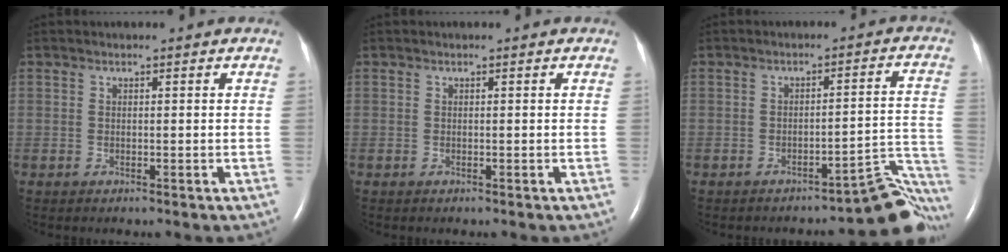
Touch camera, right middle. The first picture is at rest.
{"total": 0.0}
{"total": 9.6, "force": [-8.7, 1.1, 3.9], "torque": [0.000, 0.047, -0.105]}